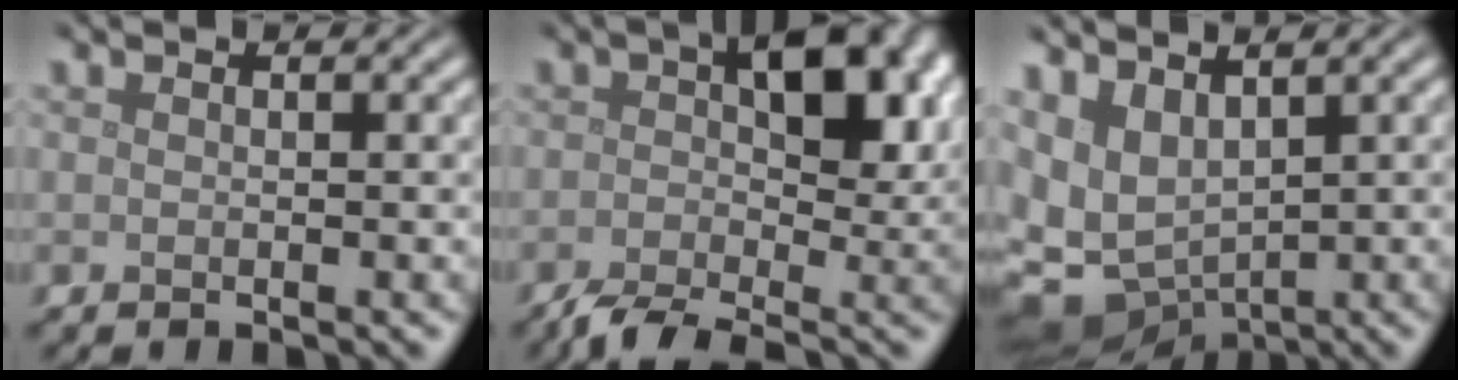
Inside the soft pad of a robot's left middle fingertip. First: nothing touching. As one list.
[{"total": 8.8, "force": [-1.8, 4.3, 7.5], "torque": [-0.115, 0.008, -0.049]}, {"total": 7.1, "force": [-0.1, 5.3, 4.7], "torque": [-0.102, -0.019, 0.026]}]